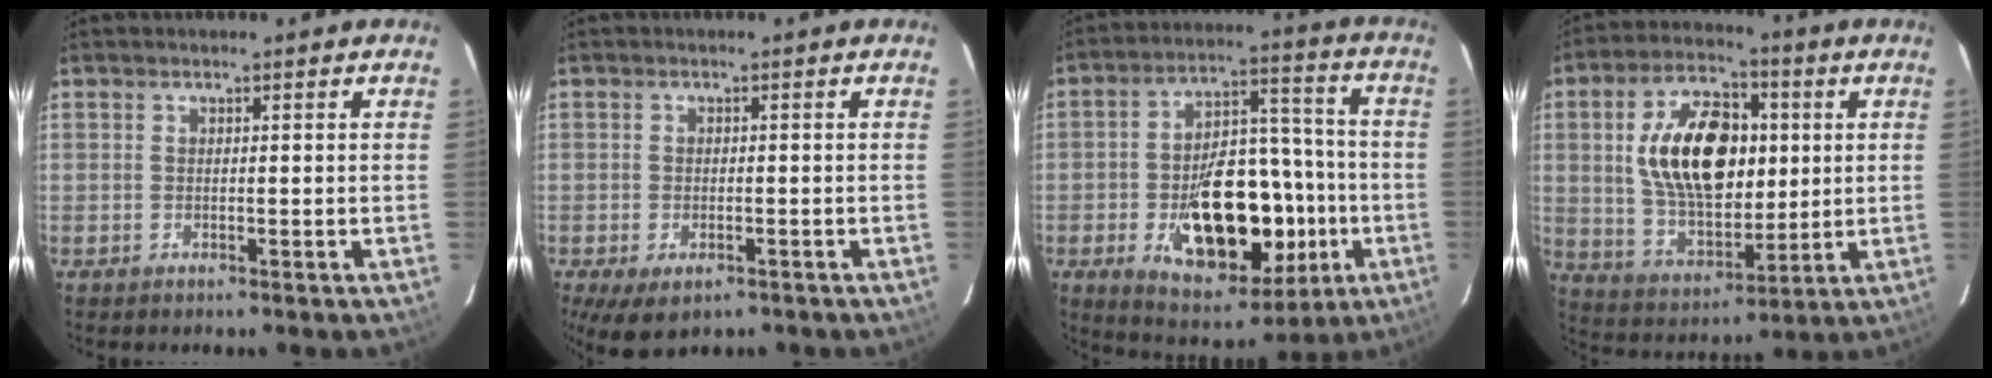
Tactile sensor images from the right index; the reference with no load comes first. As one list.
[{"total": 6.3, "force": [-3.5, 3.3, 4.0], "torque": [-0.085, -0.026, -0.054]}, {"total": 22.1, "force": [-6.0, 12.1, 17.5], "torque": [-0.297, 0.019, -0.071]}, {"total": 18.8, "force": [3.4, 10.9, 14.9], "torque": [-0.273, 0.020, 0.073]}]